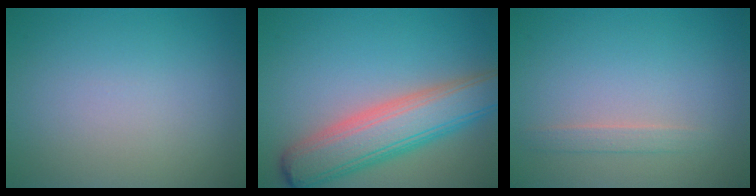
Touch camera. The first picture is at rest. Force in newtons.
{"total": 7.6, "press": 7.6, "slide": 0.4}
{"total": 1.2, "press": 1.2, "slide": 0.1}